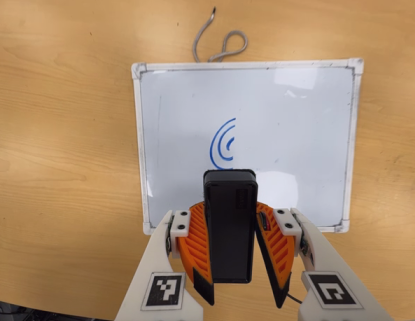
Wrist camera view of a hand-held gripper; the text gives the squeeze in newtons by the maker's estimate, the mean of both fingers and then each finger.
{"total": 10.1, "left": 9.2, "right": 10.9}